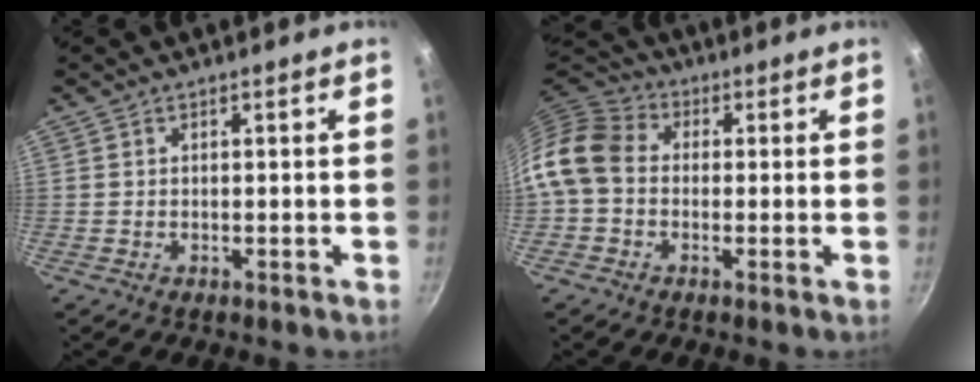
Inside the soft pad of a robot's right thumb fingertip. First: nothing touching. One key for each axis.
{"total": 10.5, "fx": -0.7, "fy": 8.3, "fz": 6.4, "tx": -0.105, "ty": 0.026, "tz": -0.037}